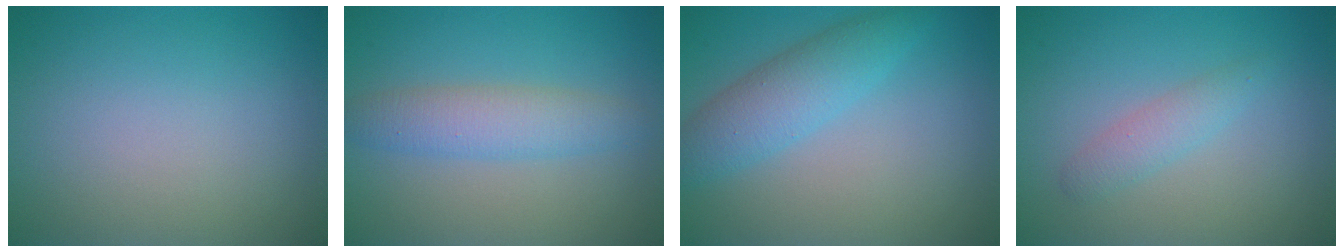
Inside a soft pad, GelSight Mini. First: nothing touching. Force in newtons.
{"total": 3.5, "press": 3.5, "slide": 0.0}
{"total": 4.0, "press": 4.0, "slide": 0.1}
{"total": 1.8, "press": 1.8, "slide": 0.0}